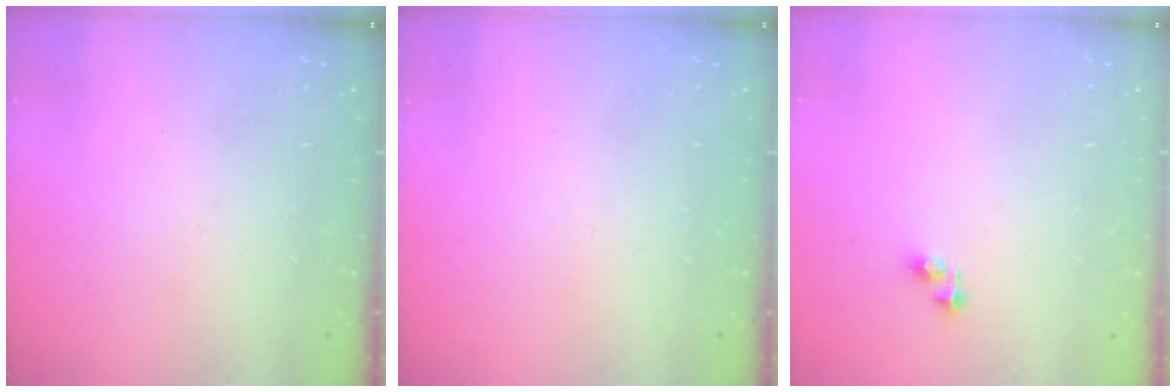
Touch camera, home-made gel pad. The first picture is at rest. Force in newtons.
{"total": 0.0}
{"total": 3.1, "press": 3.1, "slide": 0.4}